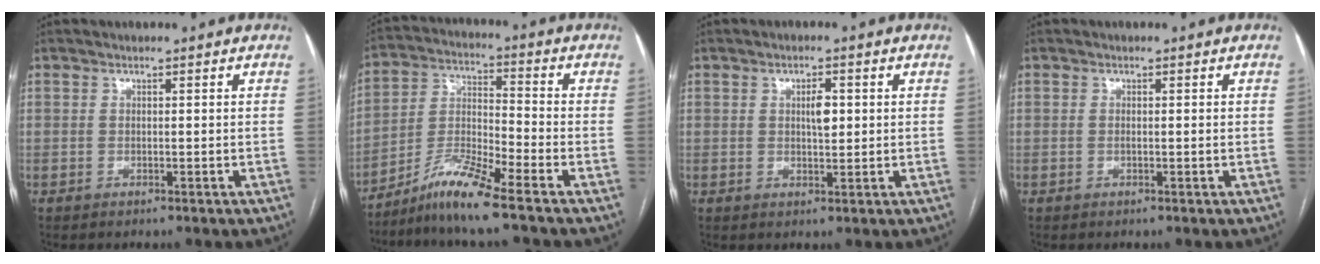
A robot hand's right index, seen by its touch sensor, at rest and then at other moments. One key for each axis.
{"total": 8.8, "fx": -7.0, "fy": -0.7, "fz": 5.3, "tx": -0.116, "ty": -0.014, "tz": -0.135}
{"total": 2.9, "fx": 0.6, "fy": 1.1, "fz": 2.6, "tx": -0.042, "ty": 0.002, "tz": 0.010}
{"total": 0.7, "fx": -0.1, "fy": 0.0, "fz": 0.7, "tx": -0.014, "ty": -0.001, "tz": 0.001}